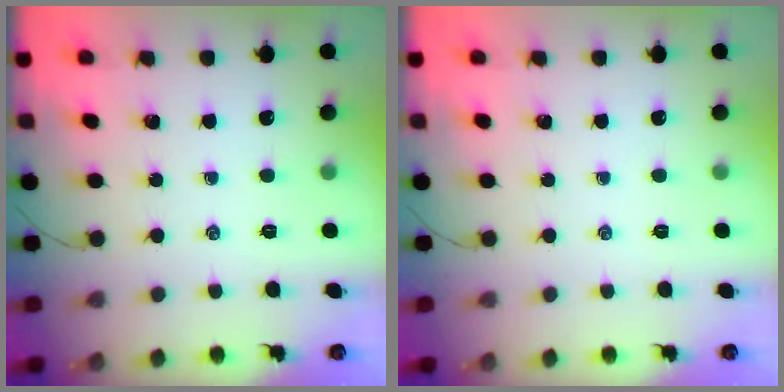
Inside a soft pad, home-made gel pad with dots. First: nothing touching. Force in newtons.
{"total": 0.0}